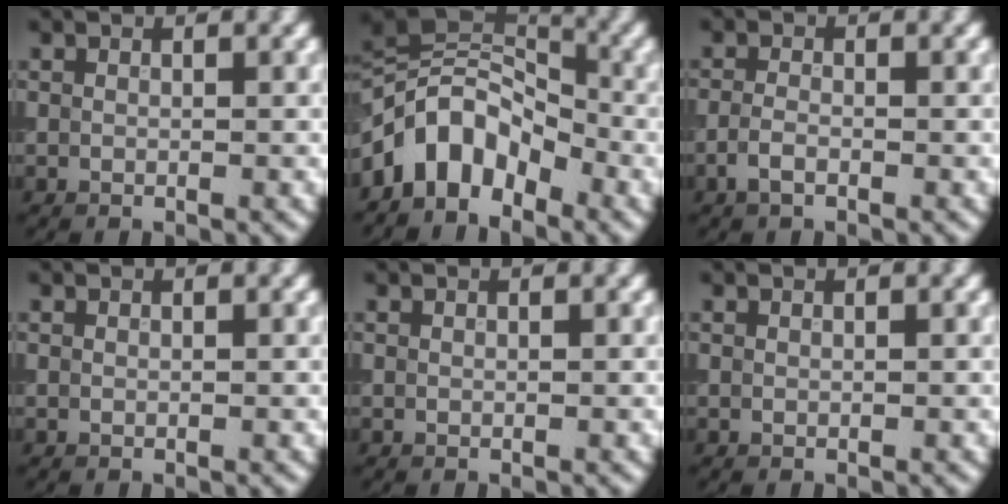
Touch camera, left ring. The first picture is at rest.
{"total": 7.1, "force": [-3.5, 4.4, 4.3], "torque": [-0.066, 0.013, -0.078]}
{"total": 1.5, "force": [-0.9, 0.6, 1.1], "torque": [-0.026, 0.002, -0.022]}
{"total": 0.0}
{"total": 0.0}
{"total": 0.0}